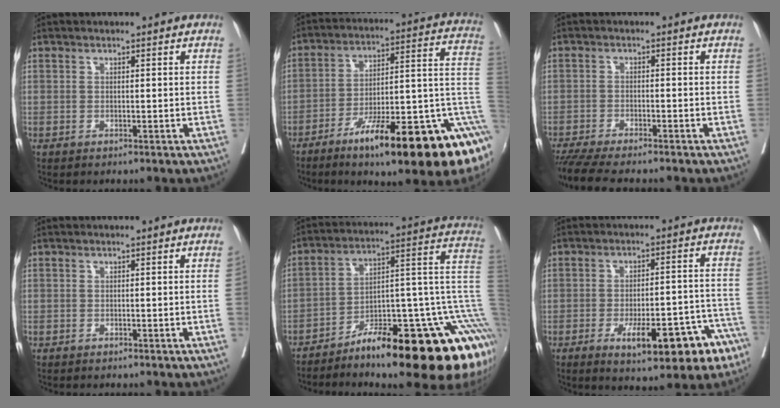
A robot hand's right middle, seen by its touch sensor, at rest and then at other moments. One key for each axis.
{"total": 24.3, "fx": -11.1, "fy": 3.7, "fz": 21.3, "tx": -0.201, "ty": 0.020, "tz": -0.167}
{"total": 9.6, "fx": -8.3, "fy": 1.0, "fz": 4.6, "tx": -0.061, "ty": -0.014, "tz": -0.131}
{"total": 0.6, "fx": -0.3, "fy": 0.2, "fz": 0.5, "tx": -0.006, "ty": 0.005, "tz": -0.006}
{"total": 25.7, "fx": -11.2, "fy": 4.5, "fz": 22.7, "tx": -0.199, "ty": 0.051, "tz": -0.164}
{"total": 13.6, "fx": -7.1, "fy": 3.8, "fz": 11.0, "tx": -0.122, "ty": 0.020, "tz": -0.089}